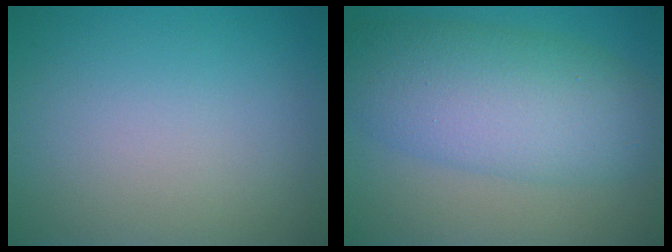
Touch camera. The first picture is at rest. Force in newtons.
{"total": 8.4, "press": 8.4, "slide": 0.0}